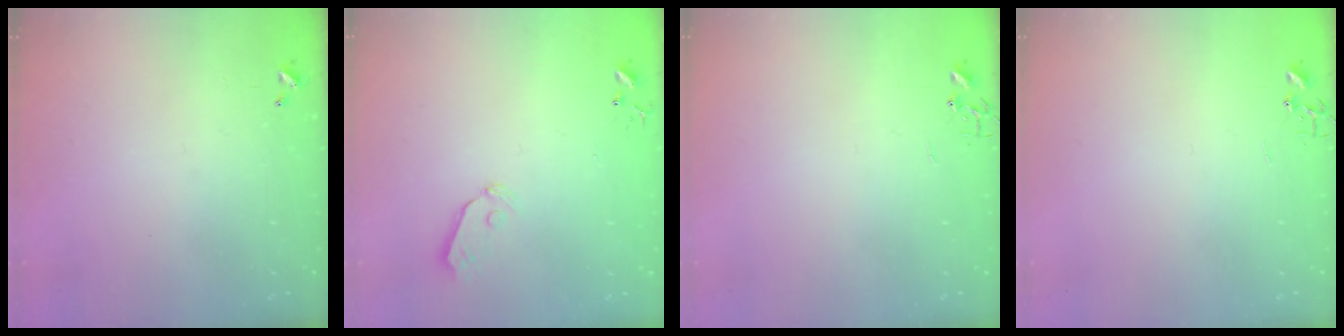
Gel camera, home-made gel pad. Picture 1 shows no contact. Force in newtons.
{"total": 6.1, "press": 6.1, "slide": 0.5}
{"total": 0.0}
{"total": 0.0}